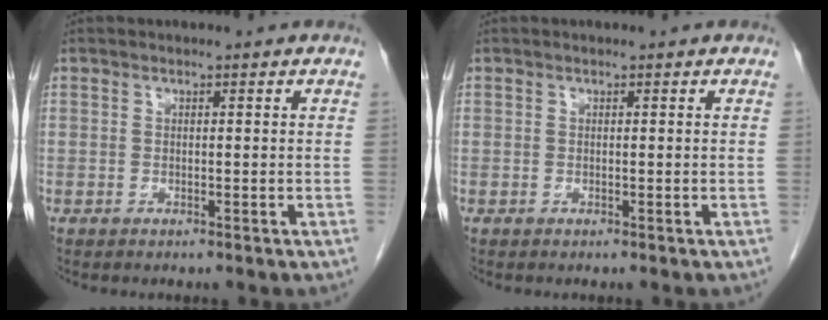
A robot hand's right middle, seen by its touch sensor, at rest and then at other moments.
{"total": 0.0}